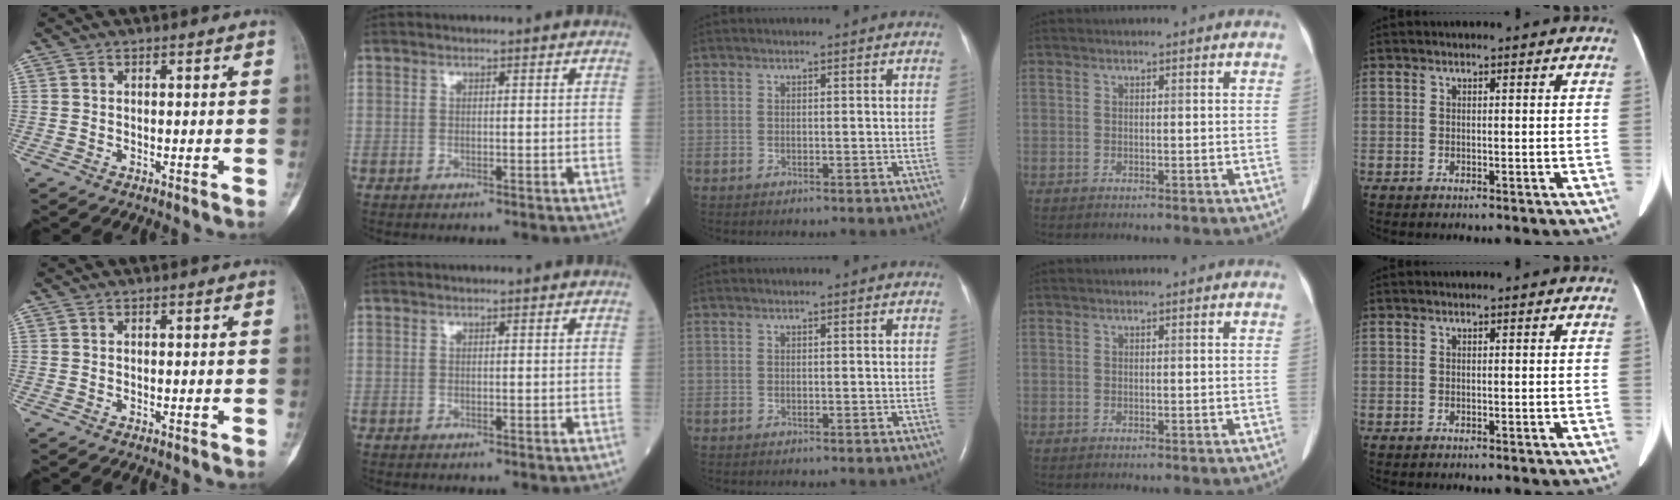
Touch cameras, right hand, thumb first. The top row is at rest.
{}